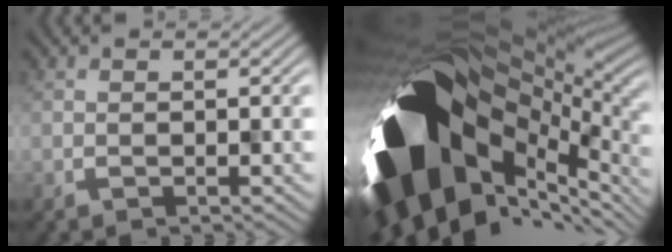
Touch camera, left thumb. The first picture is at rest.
{"total": 18.9, "force": [-0.8, 12.0, 14.6], "torque": [-0.299, -0.071, 0.010]}